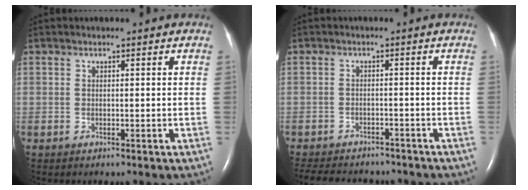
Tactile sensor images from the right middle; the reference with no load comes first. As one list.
[{"total": 11.5, "force": [-10.3, 3.6, 3.8], "torque": [-0.079, -0.003, -0.133]}]